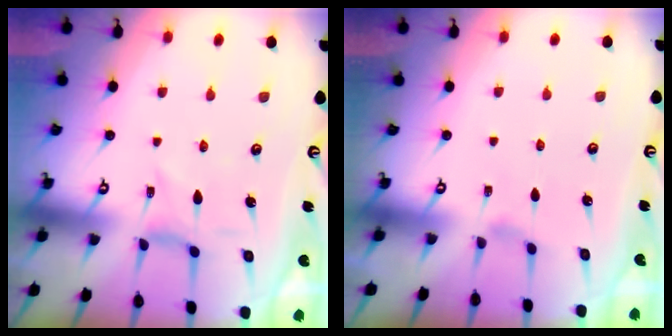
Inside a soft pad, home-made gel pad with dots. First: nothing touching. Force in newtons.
{"total": 1.8, "press": 1.8, "slide": 0.4}